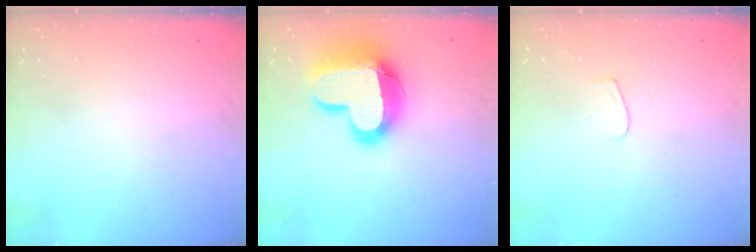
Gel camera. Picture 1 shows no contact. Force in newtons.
{"total": 18.9, "press": 18.9, "slide": 1.2}
{"total": 3.6, "press": 3.6, "slide": 0.3}